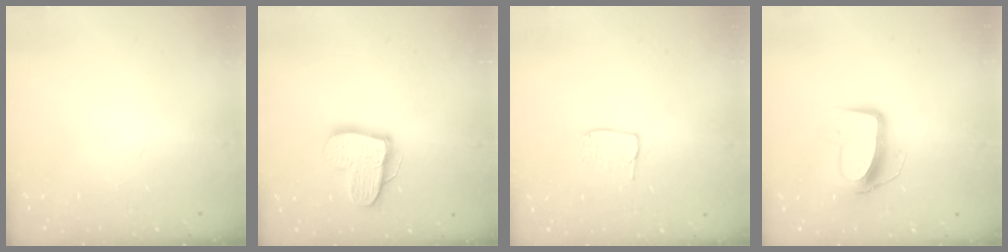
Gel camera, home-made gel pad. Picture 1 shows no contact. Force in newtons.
{"total": 14.4, "press": 14.3, "slide": 1.3}
{"total": 5.5, "press": 5.5, "slide": 0.3}
{"total": 10.8, "press": 10.7, "slide": 0.7}